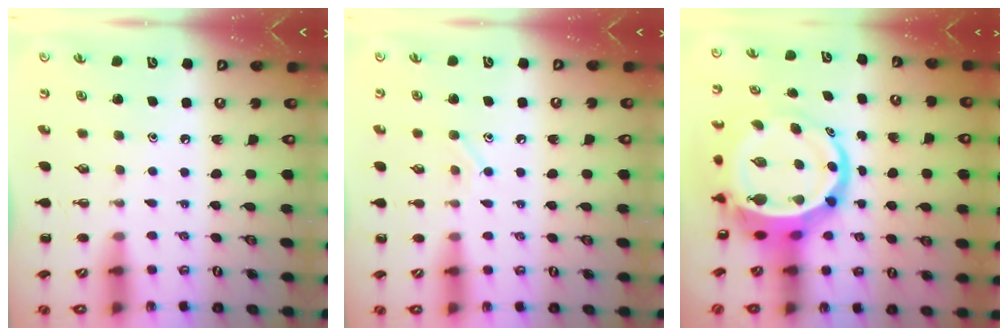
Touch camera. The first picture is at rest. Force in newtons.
{"total": 7.0, "press": 6.9, "slide": 1.3}
{"total": 11.8, "press": 11.4, "slide": 3.3}